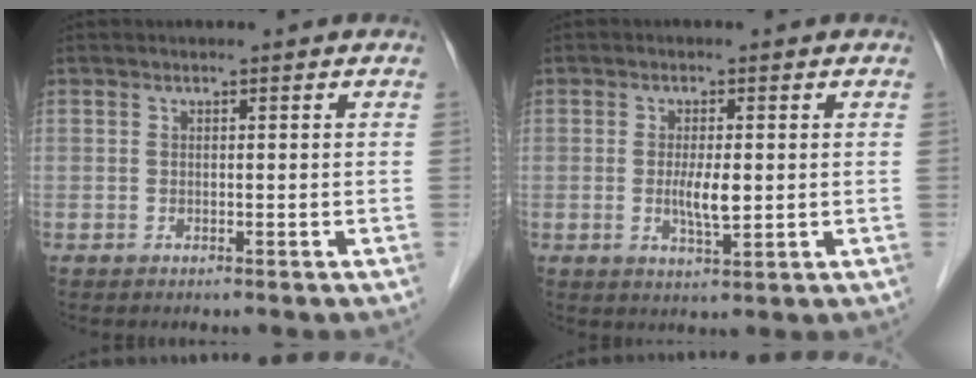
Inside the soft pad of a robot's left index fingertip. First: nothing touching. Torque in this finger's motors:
{"motor_torque": [0.46, 0.38, 0.13, 0.10]}